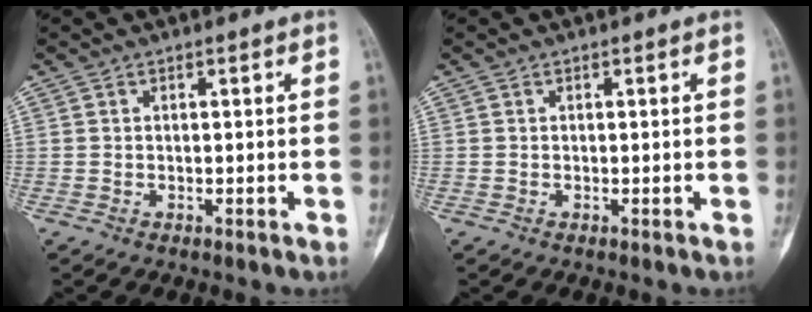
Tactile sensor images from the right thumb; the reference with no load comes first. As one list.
[{"total": 0.0}]